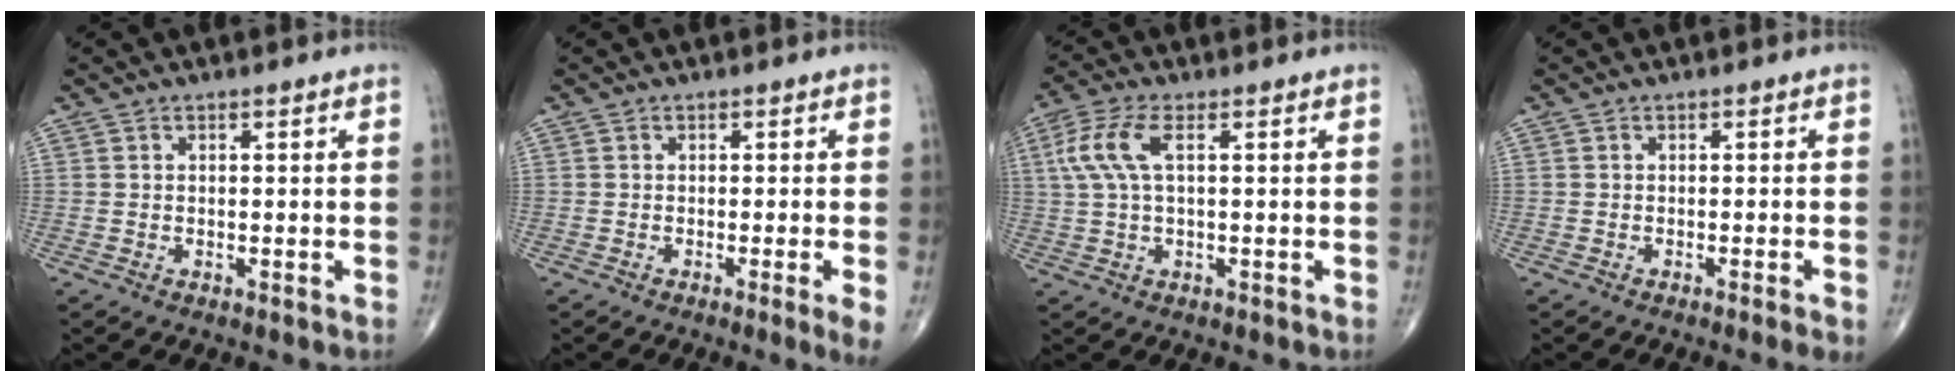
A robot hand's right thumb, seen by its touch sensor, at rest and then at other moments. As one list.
[{"total": 3.0, "force": [-1.0, -0.2, 2.9], "torque": [-0.046, -0.012, -0.019]}, {"total": 7.1, "force": [1.7, 2.6, 6.3], "torque": [-0.165, 0.020, 0.036]}, {"total": 3.0, "force": [-1.9, -0.1, 2.3], "torque": [-0.034, -0.003, -0.025]}]